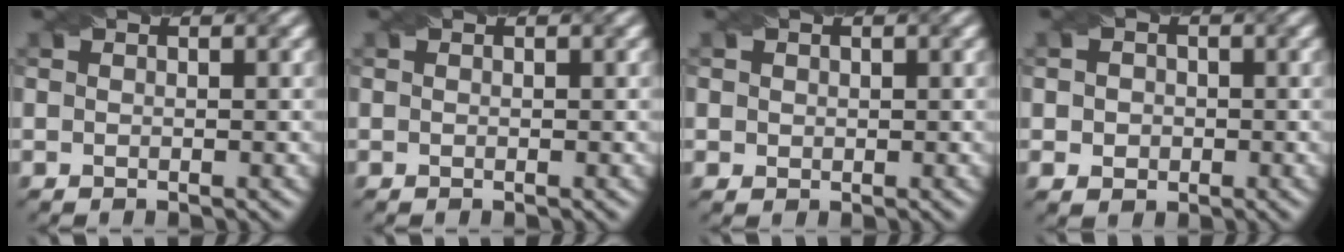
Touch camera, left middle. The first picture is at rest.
{"total": 0.0}
{"total": 1.1, "force": [0.4, 1.0, 0.2], "torque": [-0.002, -0.003, 0.009]}
{"total": 2.5, "force": [-0.1, 2.2, 1.2], "torque": [-0.008, 0.005, -0.007]}